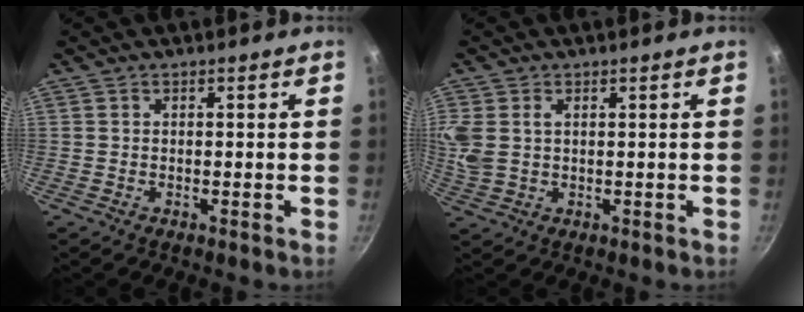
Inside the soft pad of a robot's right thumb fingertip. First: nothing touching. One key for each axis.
{"total": 7.0, "fx": 1.1, "fy": 4.7, "fz": 5.0, "tx": -0.136, "ty": 0.011, "tz": 0.032}